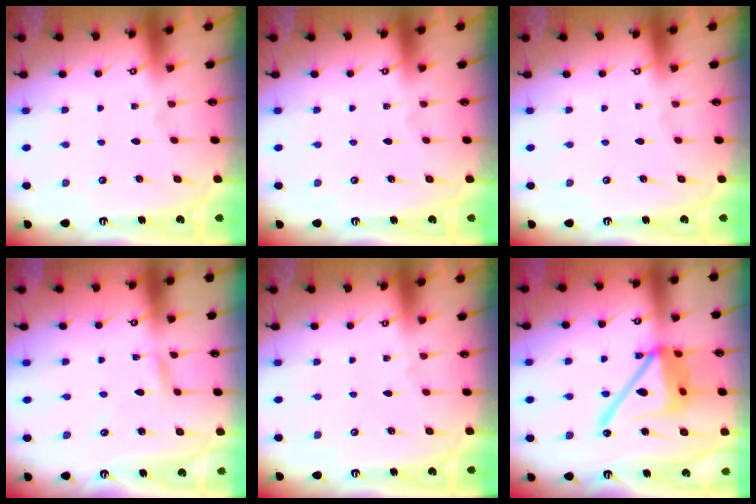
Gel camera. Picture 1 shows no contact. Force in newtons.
{"total": 0.0}
{"total": 0.0}
{"total": 2.6, "press": 2.6, "slide": 0.1}
{"total": 0.0}
{"total": 18.7, "press": 18.6, "slide": 1.9}